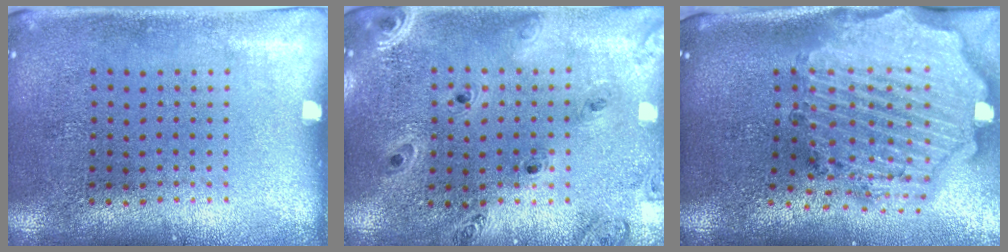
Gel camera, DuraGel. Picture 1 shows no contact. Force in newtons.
{"total": 1.2, "press": 1.2, "slide": 0.2}
{"total": 4.1, "press": 3.3, "slide": 2.4}